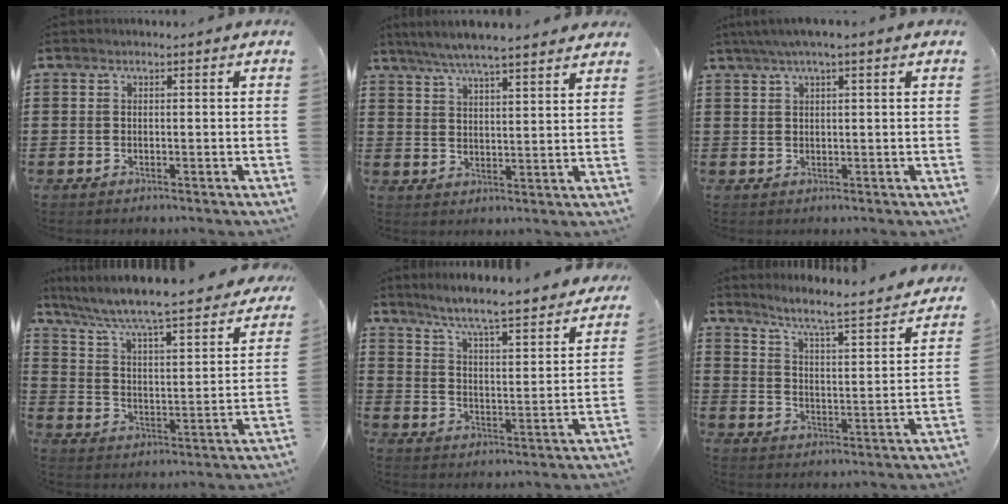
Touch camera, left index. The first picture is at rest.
{"total": 5.5, "force": [5.0, 0.1, 2.1], "torque": [-0.058, -0.017, 0.089]}
{"total": 2.5, "force": [1.3, 0.1, 2.1], "torque": [-0.040, 0.003, 0.024]}
{"total": 6.0, "force": [5.4, -0.2, 2.7], "torque": [-0.080, -0.050, 0.082]}
{"total": 6.2, "force": [5.7, -0.8, 2.3], "torque": [-0.071, -0.047, 0.092]}
{"total": 5.3, "force": [4.7, -0.4, 2.4], "torque": [-0.062, -0.048, 0.066]}